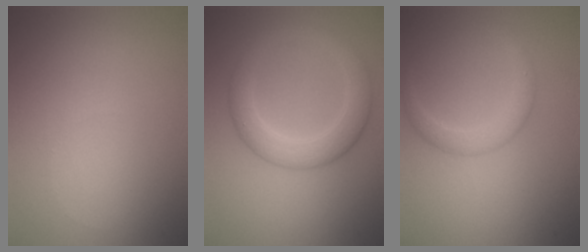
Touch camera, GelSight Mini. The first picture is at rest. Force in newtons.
{"total": 4.0, "press": 4.0, "slide": 0.1}
{"total": 2.0, "press": 2.0, "slide": 0.2}